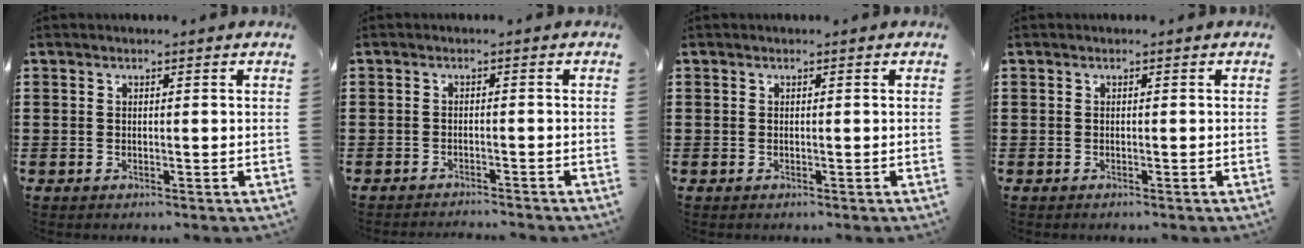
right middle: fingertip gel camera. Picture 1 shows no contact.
{"total": 1.6, "force": [-1.6, -0.1, -0.1], "torque": [-0.004, 0.000, -0.034]}
{"total": 0.0}
{"total": 0.0}